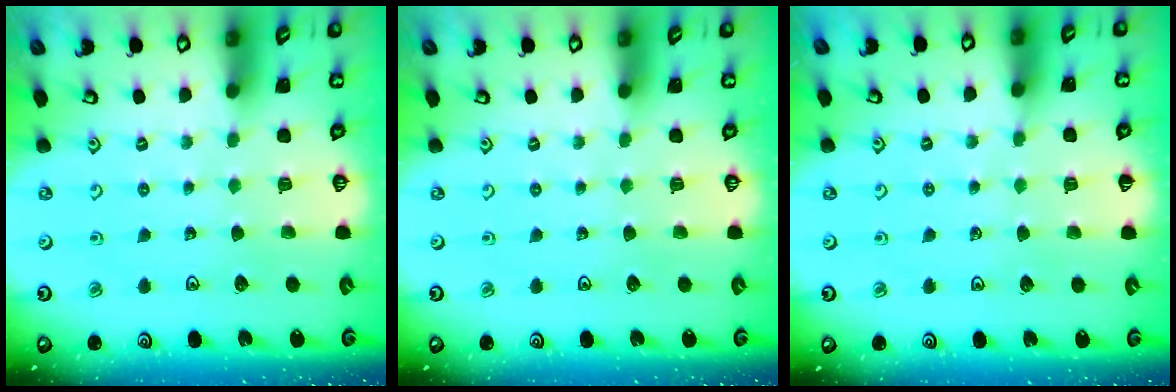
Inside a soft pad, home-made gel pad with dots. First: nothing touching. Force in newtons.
{"total": 0.0}
{"total": 2.5, "press": 2.5, "slide": 0.5}